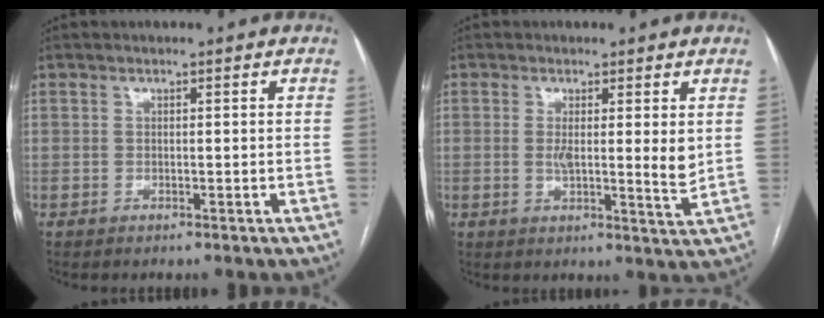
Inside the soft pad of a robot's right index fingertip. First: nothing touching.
{"total": 5.5, "force": [0.9, 0.9, 5.4], "torque": [-0.084, -0.013, 0.012]}